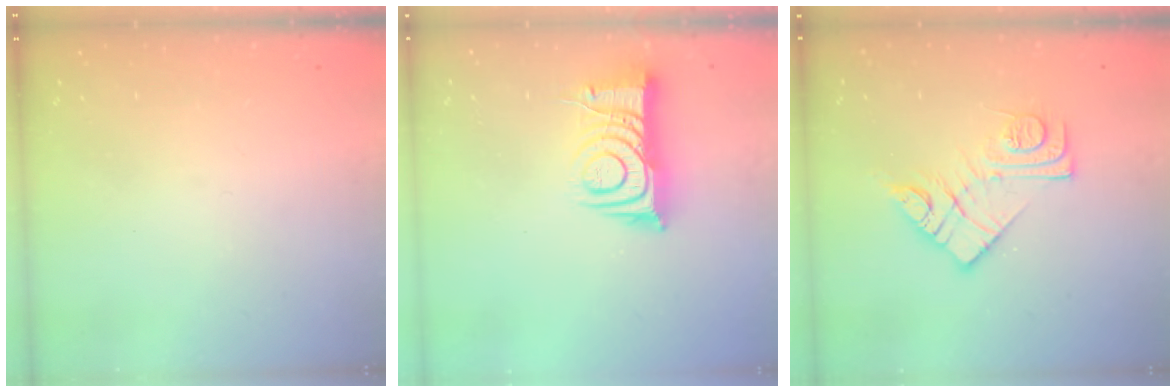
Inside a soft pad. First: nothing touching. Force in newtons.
{"total": 9.9, "press": 9.9, "slide": 1.0}
{"total": 12.6, "press": 12.6, "slide": 0.8}